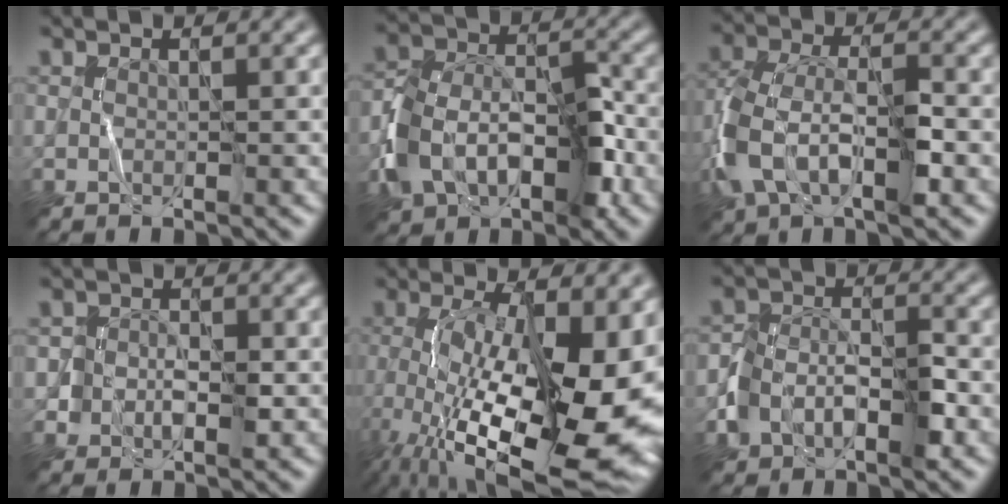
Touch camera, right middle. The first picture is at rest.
{"total": 7.1, "force": [-2.9, 4.9, 4.2], "torque": [-0.075, 0.007, -0.058]}
{"total": 7.2, "force": [-2.8, 4.0, 5.2], "torque": [-0.121, 0.005, -0.061]}
{"total": 2.0, "force": [-0.4, 1.7, 0.9], "torque": [-0.001, 0.002, -0.013]}
{"total": 16.3, "force": [-2.6, 6.7, 14.7], "torque": [-0.231, -0.023, -0.024]}
{"total": 4.1, "force": [-1.7, 2.8, 2.4], "torque": [-0.037, 0.007, -0.034]}